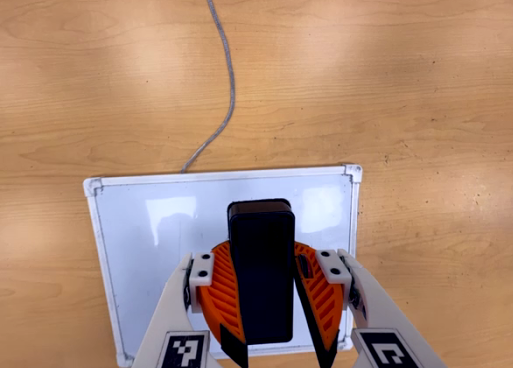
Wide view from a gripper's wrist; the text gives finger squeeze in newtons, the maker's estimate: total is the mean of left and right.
{"total": 10.9, "left": 11.0, "right": 10.8}